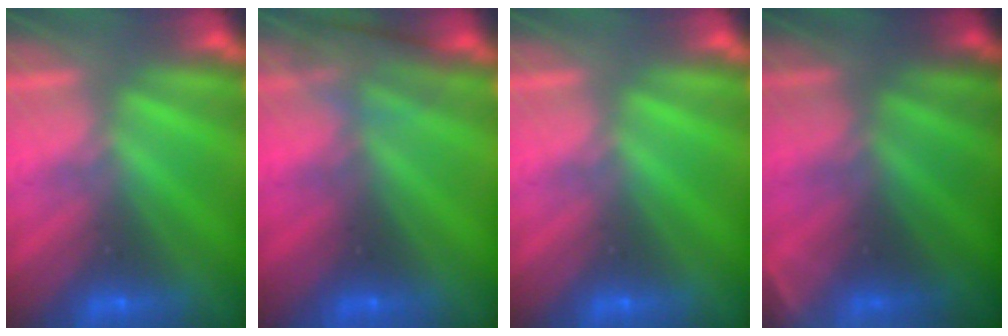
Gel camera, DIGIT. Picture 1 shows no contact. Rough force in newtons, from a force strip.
{"total": 2.7}
{"total": 0.0}
{"total": 4.5}